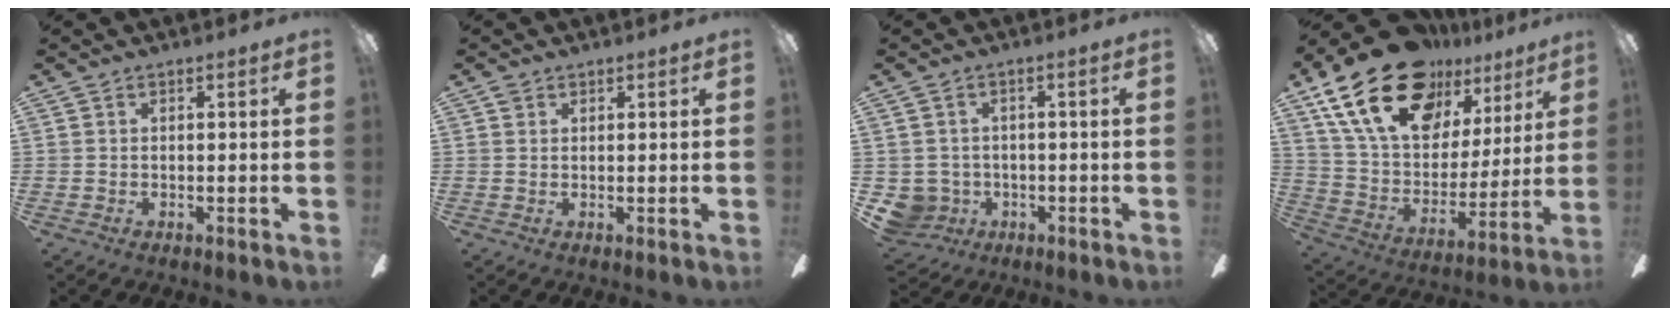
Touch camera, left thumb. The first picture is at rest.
{"total": 1.1, "force": [0.8, 0.7, 0.1], "torque": [-0.002, 0.002, 0.015]}
{"total": 5.0, "force": [-0.8, 4.9, 0.7], "torque": [-0.046, 0.005, -0.013]}
{"total": 24.9, "force": [16.3, 13.4, 13.2], "torque": [-0.248, -0.094, 0.298]}